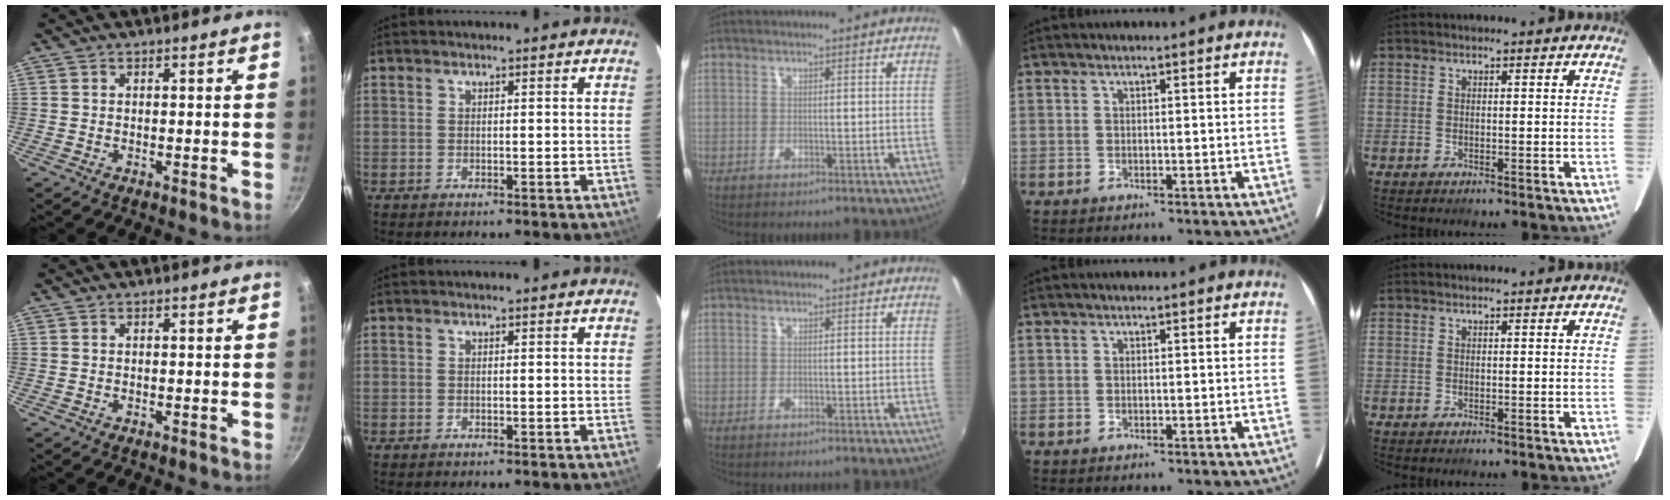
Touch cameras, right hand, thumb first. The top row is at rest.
{}